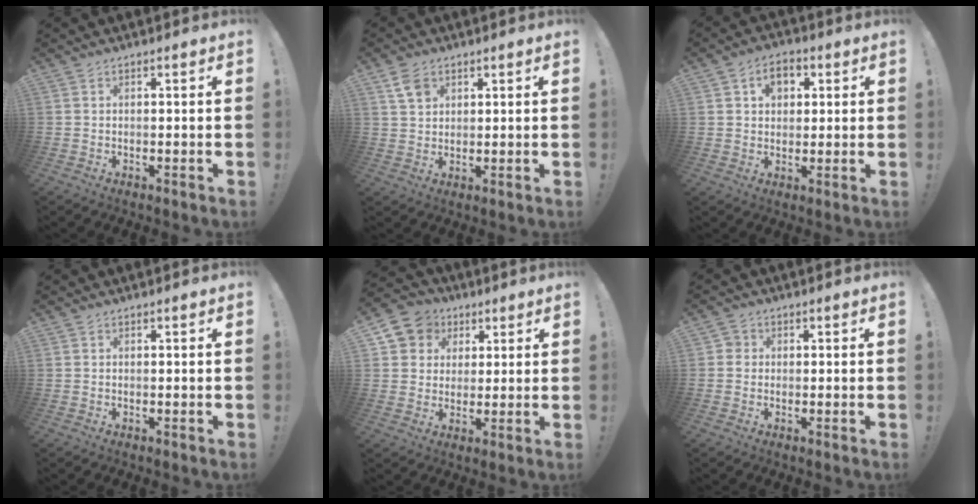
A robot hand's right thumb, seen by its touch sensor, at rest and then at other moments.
{"total": 5.7, "force": [3.3, 4.0, 2.4], "torque": [-0.034, -0.010, 0.062]}
{"total": 6.9, "force": [2.3, 5.3, 3.7], "torque": [-0.045, -0.002, 0.040]}
{"total": 0.0}
{"total": 8.7, "force": [2.9, 7.9, 2.0], "torque": [-0.030, -0.012, 0.062]}
{"total": 2.5, "force": [-0.3, 2.3, 0.7], "torque": [-0.006, 0.007, -0.006]}